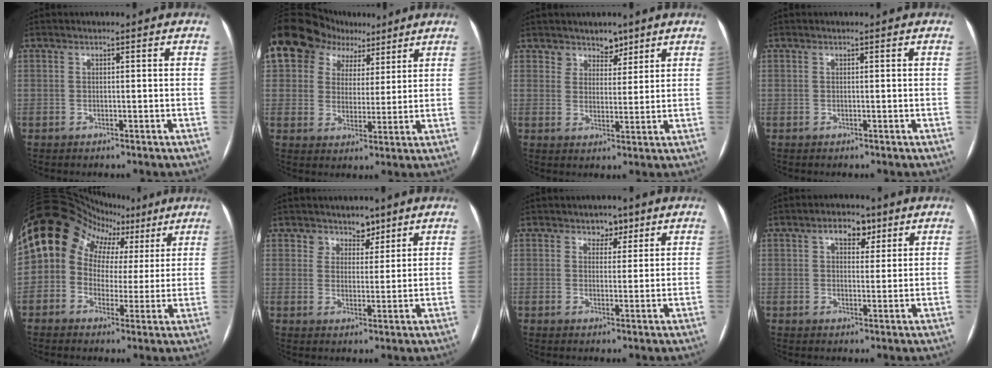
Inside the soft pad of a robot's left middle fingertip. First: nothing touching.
{"total": 14.9, "force": [9.0, 10.6, 5.3], "torque": [-0.119, 0.063, 0.158]}
{"total": 3.8, "force": [3.0, 2.2, 0.5], "torque": [0.006, -0.004, 0.045]}
{"total": 0.0}
{"total": 13.6, "force": [5.1, 11.5, 5.1], "torque": [-0.069, 0.068, 0.073]}
{"total": 3.7, "force": [2.8, 2.4, 0.1], "torque": [0.013, -0.005, 0.040]}
{"total": 3.0, "force": [2.0, 1.9, 1.2], "torque": [-0.011, 0.001, 0.028]}
{"total": 4.6, "force": [2.6, 2.6, 2.9], "torque": [-0.041, 0.012, 0.038]}